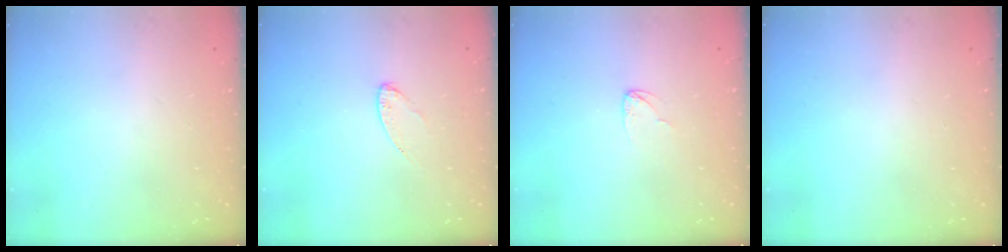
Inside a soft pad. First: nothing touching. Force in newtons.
{"total": 4.2, "press": 4.1, "slide": 0.4}
{"total": 3.3, "press": 3.3, "slide": 0.1}
{"total": 0.0}